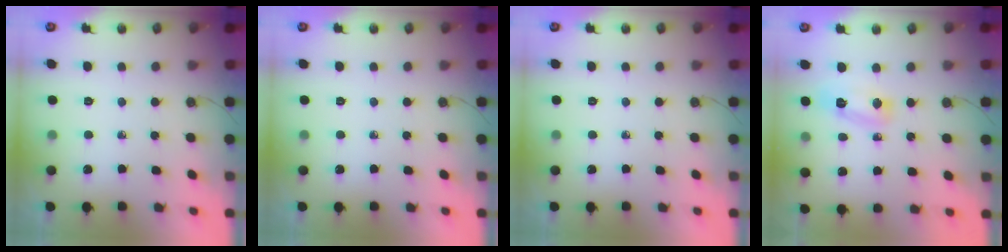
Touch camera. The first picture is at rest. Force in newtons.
{"total": 0.0}
{"total": 0.0}
{"total": 6.6, "press": 5.5, "slide": 3.7}